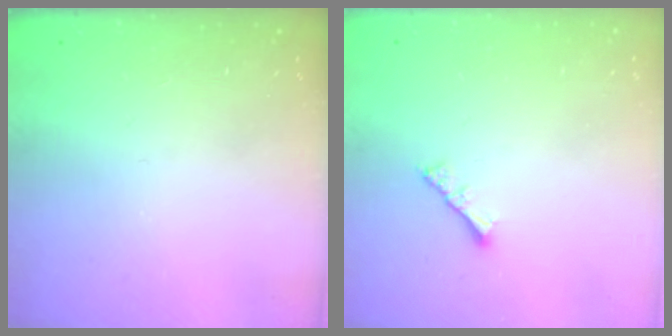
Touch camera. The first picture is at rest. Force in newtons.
{"total": 2.5, "press": 2.4, "slide": 0.5}